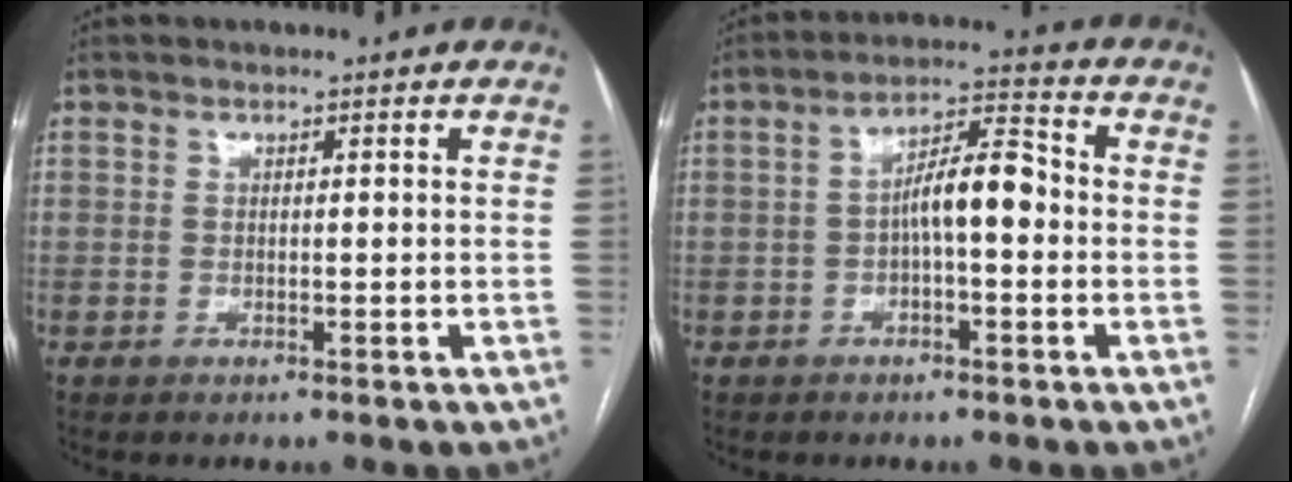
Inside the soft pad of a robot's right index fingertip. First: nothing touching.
{"total": 7.2, "force": [-0.8, 1.9, 6.9], "torque": [-0.120, 0.028, -0.014]}